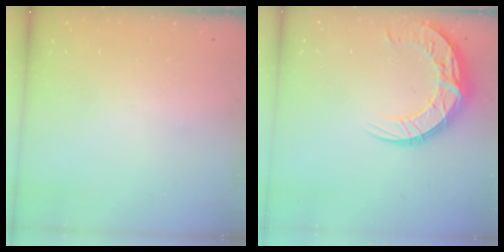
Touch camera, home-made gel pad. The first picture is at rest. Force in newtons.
{"total": 13.2, "press": 13.2, "slide": 1.2}